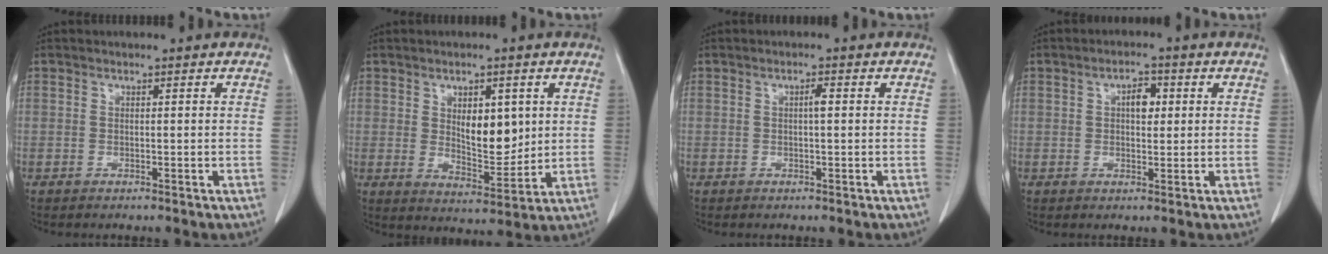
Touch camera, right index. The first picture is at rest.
{"total": 7.6, "force": [1.9, 3.4, 6.6], "torque": [-0.105, -0.006, 0.040]}
{"total": 1.3, "force": [0.1, 0.2, 1.2], "torque": [-0.024, 0.003, 0.000]}
{"total": 3.5, "force": [0.8, 1.7, 2.9], "torque": [-0.049, 0.007, 0.011]}